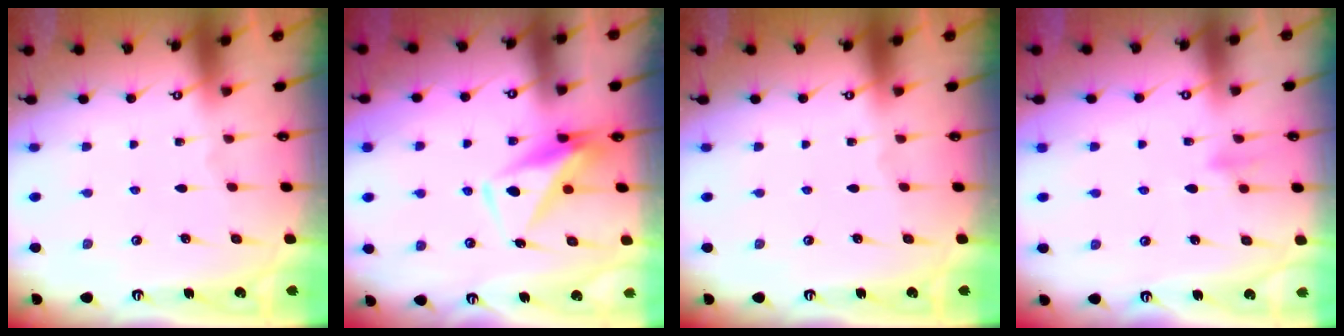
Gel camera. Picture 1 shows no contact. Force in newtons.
{"total": 9.6, "press": 9.5, "slide": 1.3}
{"total": 0.0}
{"total": 9.1, "press": 9.0, "slide": 1.7}